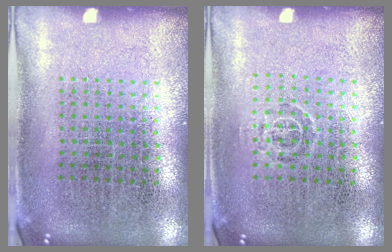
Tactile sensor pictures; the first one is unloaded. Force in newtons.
{"total": 0.7, "press": 0.5, "slide": 0.5}